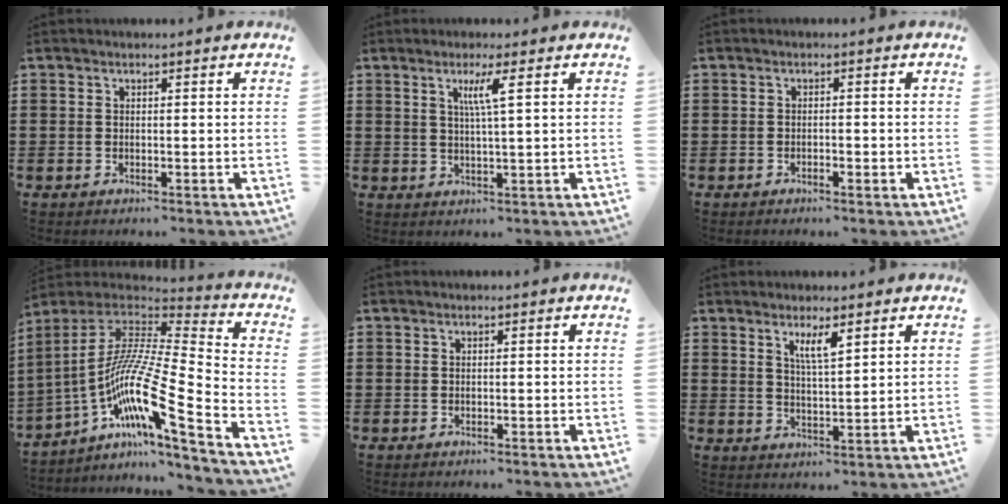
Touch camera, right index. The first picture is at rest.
{"total": 3.7, "force": [1.3, -0.3, 3.4], "torque": [-0.070, -0.005, 0.018]}
{"total": 0.9, "force": [-0.6, 0.3, 0.6], "torque": [-0.014, -0.003, -0.010]}
{"total": 14.1, "force": [-6.4, 1.7, 12.4], "torque": [-0.269, -0.028, -0.135]}
{"total": 0.0}
{"total": 3.9, "force": [2.3, 0.9, 3.1], "torque": [-0.066, 0.004, 0.040]}